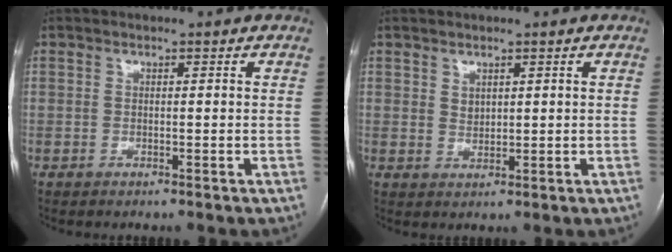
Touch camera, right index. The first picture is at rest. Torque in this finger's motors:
{"motor_torque": [-0.01, 0.01, -0.01, 0.00]}